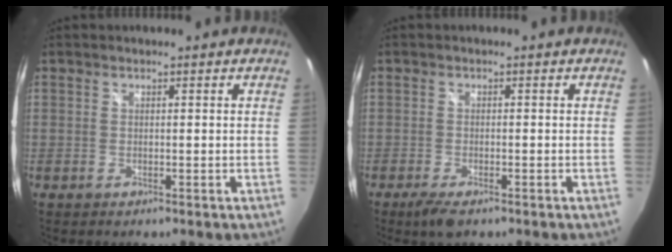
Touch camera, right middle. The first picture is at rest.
{"total": 3.8, "force": [-2.5, 1.1, 2.6], "torque": [-0.061, -0.011, -0.044]}